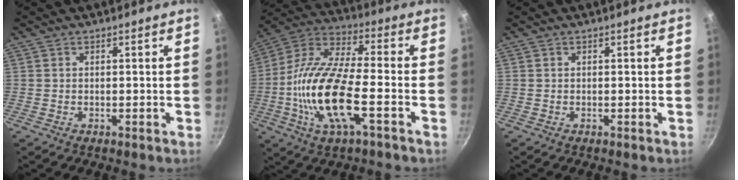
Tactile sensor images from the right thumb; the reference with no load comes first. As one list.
[{"total": 18.7, "force": [-5.0, 6.5, 16.8], "torque": [-0.331, 0.030, -0.115]}, {"total": 0.0}]